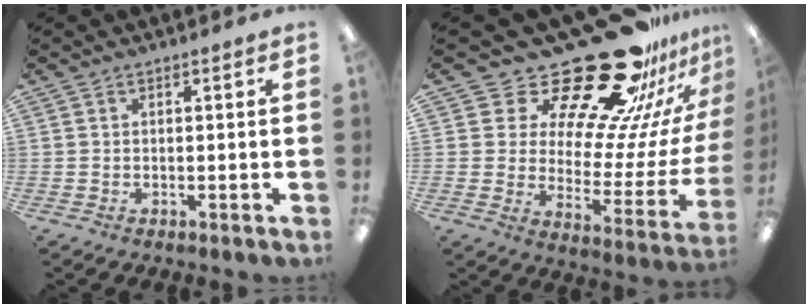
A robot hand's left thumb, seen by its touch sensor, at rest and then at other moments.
{"total": 27.1, "force": [22.3, 8.1, 13.0], "torque": [-0.179, -0.184, 0.375]}